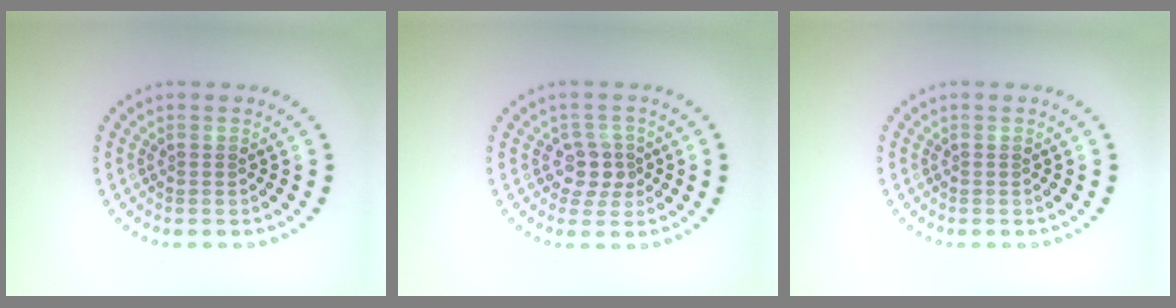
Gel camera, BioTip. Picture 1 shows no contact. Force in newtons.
{"total": 2.5, "press": 2.2, "slide": 1.2}
{"total": 0.0}